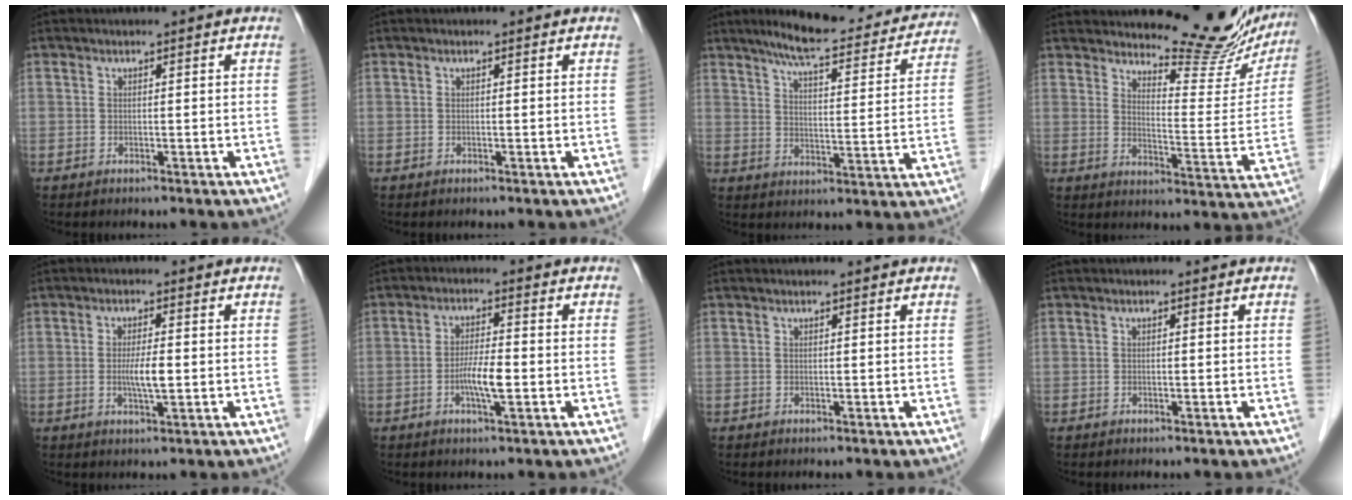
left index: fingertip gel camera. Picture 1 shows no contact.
{"total": 0.0}
{"total": 19.4, "force": [16.8, 3.7, 9.0], "torque": [-0.117, 0.004, 0.216]}
{"total": 17.1, "force": [15.4, 3.7, 6.4], "torque": [-0.071, -0.054, 0.182]}
{"total": 3.6, "force": [-0.4, 0.5, 3.6], "torque": [-0.071, -0.005, -0.007]}
{"total": 4.6, "force": [-1.4, 0.6, 4.3], "torque": [-0.085, -0.002, -0.026]}
{"total": 0.8, "force": [0.7, 0.0, 0.3], "torque": [-0.009, 0.008, 0.011]}
{"total": 0.0}